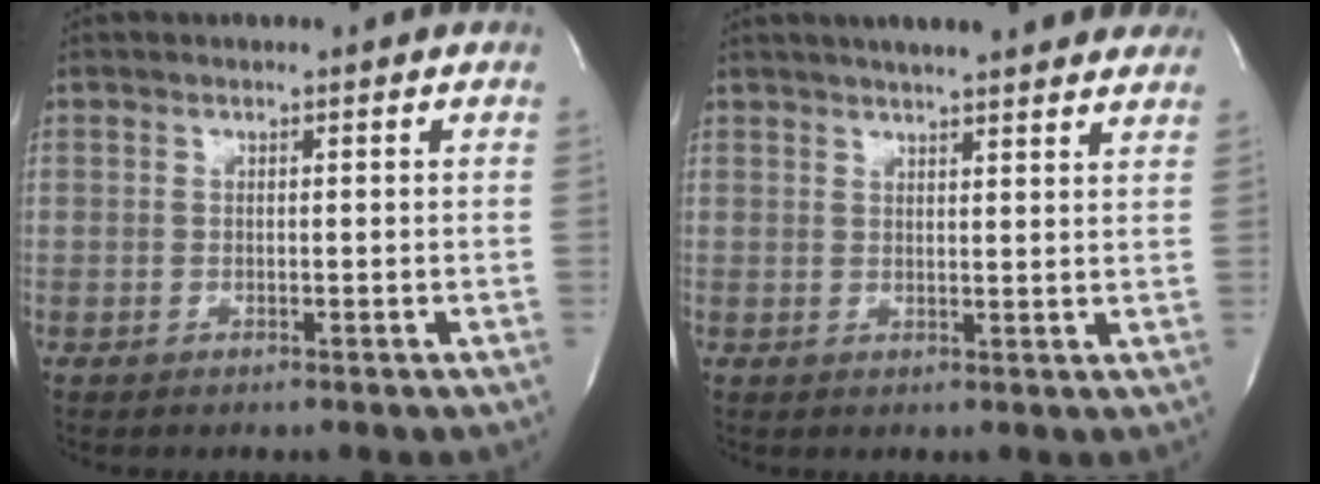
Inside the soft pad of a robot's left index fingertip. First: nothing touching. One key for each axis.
{"total": 15.5, "fx": 13.4, "fy": 2.3, "fz": 7.4, "tx": -0.105, "ty": 0.030, "tz": 0.165}